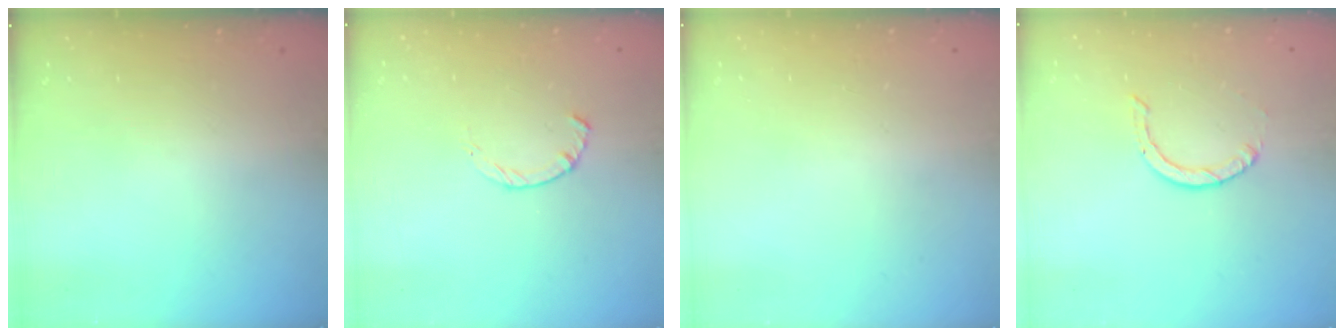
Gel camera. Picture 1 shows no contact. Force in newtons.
{"total": 2.2, "press": 2.2, "slide": 0.4}
{"total": 2.6, "press": 2.6, "slide": 0.2}
{"total": 0.9, "press": 0.9, "slide": 0.1}